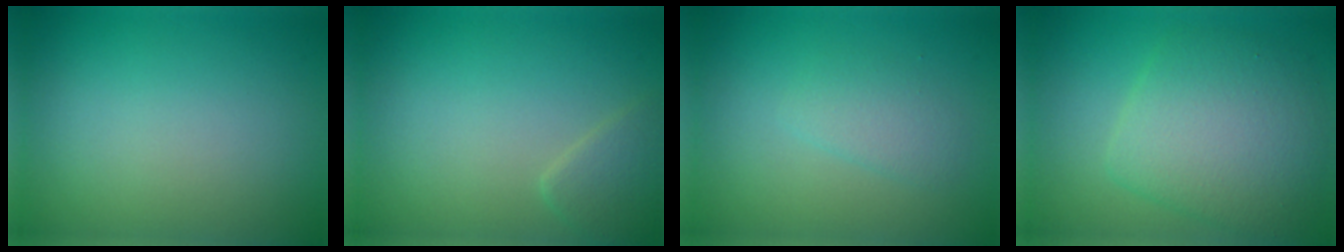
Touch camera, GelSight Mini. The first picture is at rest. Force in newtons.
{"total": 1.9, "press": 1.9, "slide": 0.1}
{"total": 1.8, "press": 1.8, "slide": 0.1}
{"total": 6.8, "press": 6.7, "slide": 0.3}